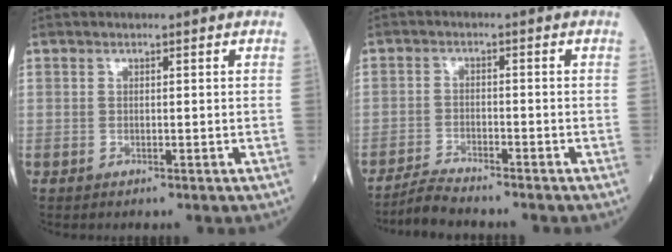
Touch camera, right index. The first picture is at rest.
{"total": 4.0, "force": [-3.9, -0.2, 0.9], "torque": [-0.019, -0.015, -0.071]}